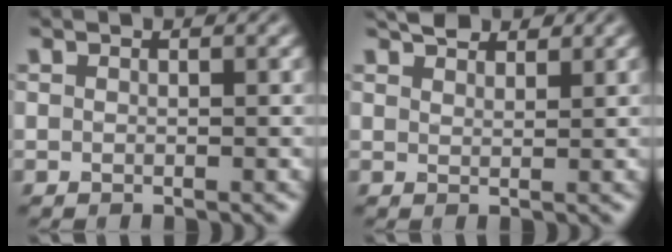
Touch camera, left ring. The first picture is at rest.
{"total": 2.3, "force": [2.1, 0.8, 0.8], "torque": [-0.010, 0.007, 0.038]}